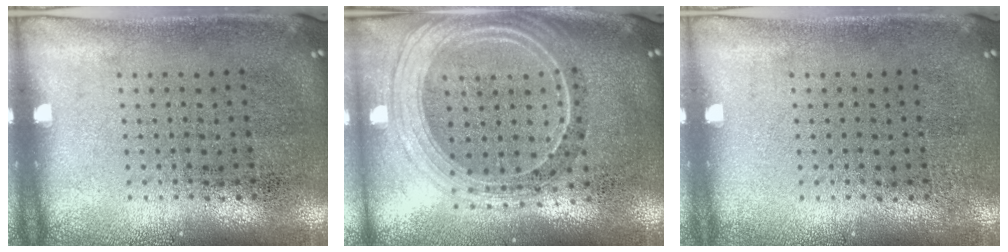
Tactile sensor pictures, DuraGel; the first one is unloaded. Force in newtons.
{"total": 2.4, "press": 2.0, "slide": 1.2}
{"total": 0.0}